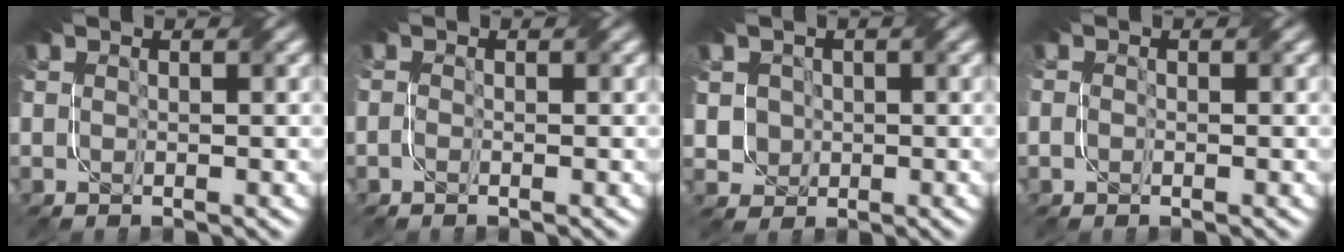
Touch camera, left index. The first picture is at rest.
{"total": 0.8, "force": [-0.7, 0.0, 0.4], "torque": [-0.006, -0.001, -0.019]}
{"total": 2.8, "force": [0.2, 2.6, 1.0], "torque": [-0.030, 0.002, 0.010]}
{"total": 0.7, "force": [-0.3, 0.5, 0.4], "torque": [-0.010, 0.002, -0.010]}